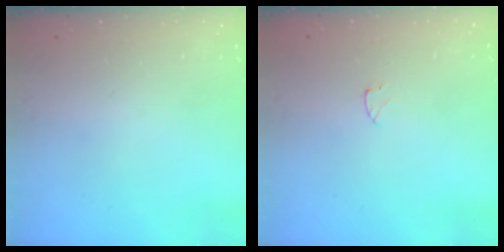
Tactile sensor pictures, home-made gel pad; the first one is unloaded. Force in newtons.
{"total": 2.6, "press": 2.6, "slide": 0.2}